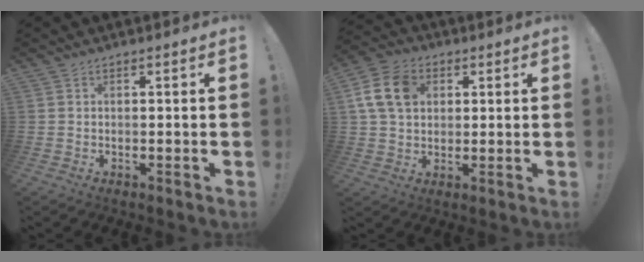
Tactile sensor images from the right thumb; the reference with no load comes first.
{"total": 12.5, "force": [3.7, 9.4, 7.4], "torque": [-0.141, 0.005, 0.077]}